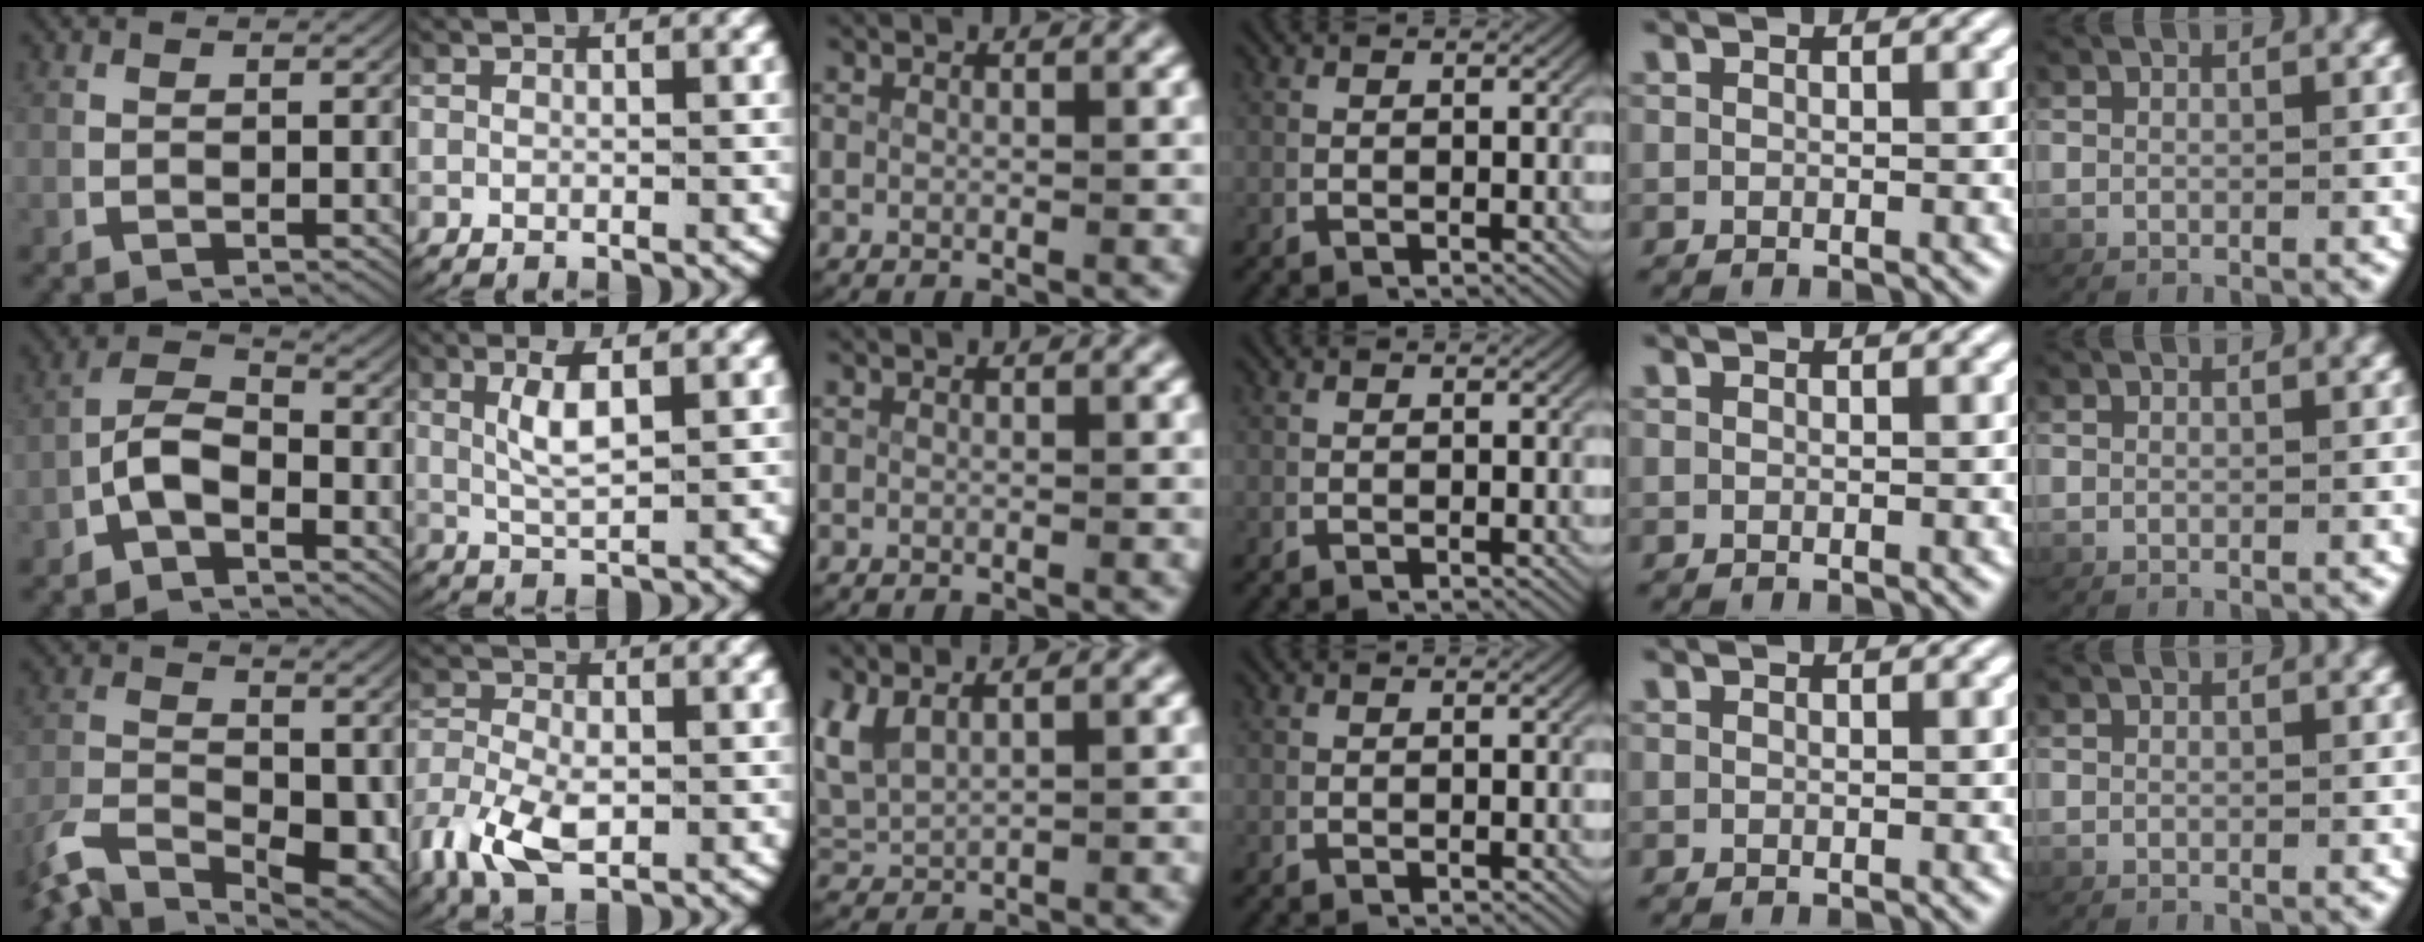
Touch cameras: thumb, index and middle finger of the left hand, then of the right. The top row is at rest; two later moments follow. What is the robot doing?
{"motion": "lift_and_place", "object": "scissors"}